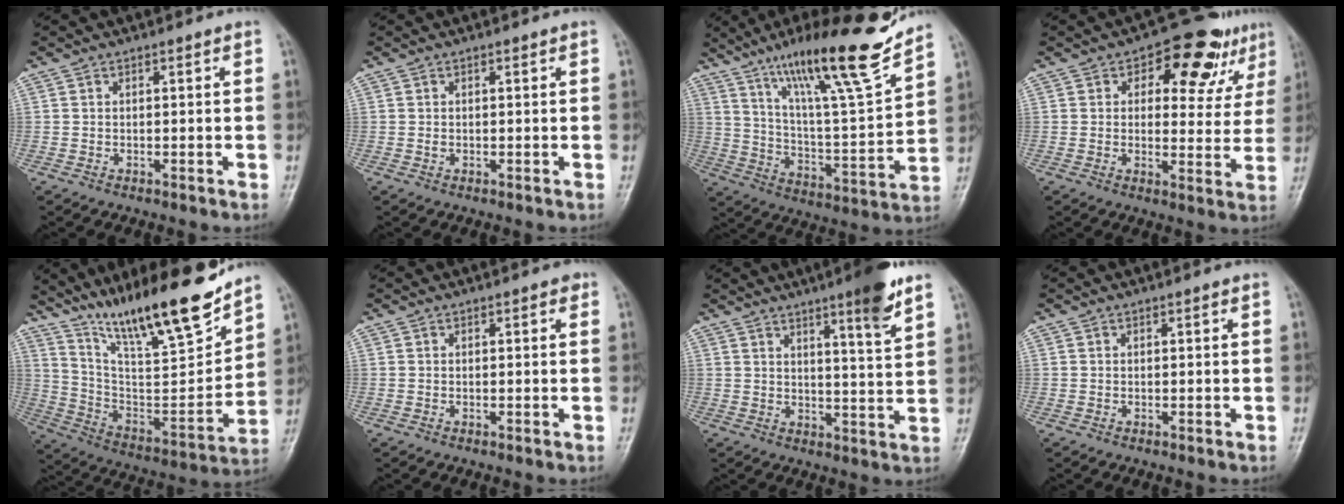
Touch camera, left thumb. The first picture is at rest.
{"total": 0.6, "force": [0.1, 0.5, 0.3], "torque": [-0.003, 0.000, 0.003]}
{"total": 21.3, "force": [15.6, 2.2, 14.4], "torque": [-0.206, -0.077, 0.266]}
{"total": 18.2, "force": [8.0, 9.7, 13.1], "torque": [-0.110, 0.002, 0.103]}
{"total": 23.3, "force": [17.4, 4.7, 14.7], "torque": [-0.214, -0.085, 0.304]}
{"total": 0.6, "force": [0.2, 0.4, 0.4], "torque": [0.001, 0.002, -0.002]}
{"total": 9.0, "force": [5.8, 0.5, 6.9], "torque": [-0.092, -0.037, 0.082]}
{"total": 0.0}